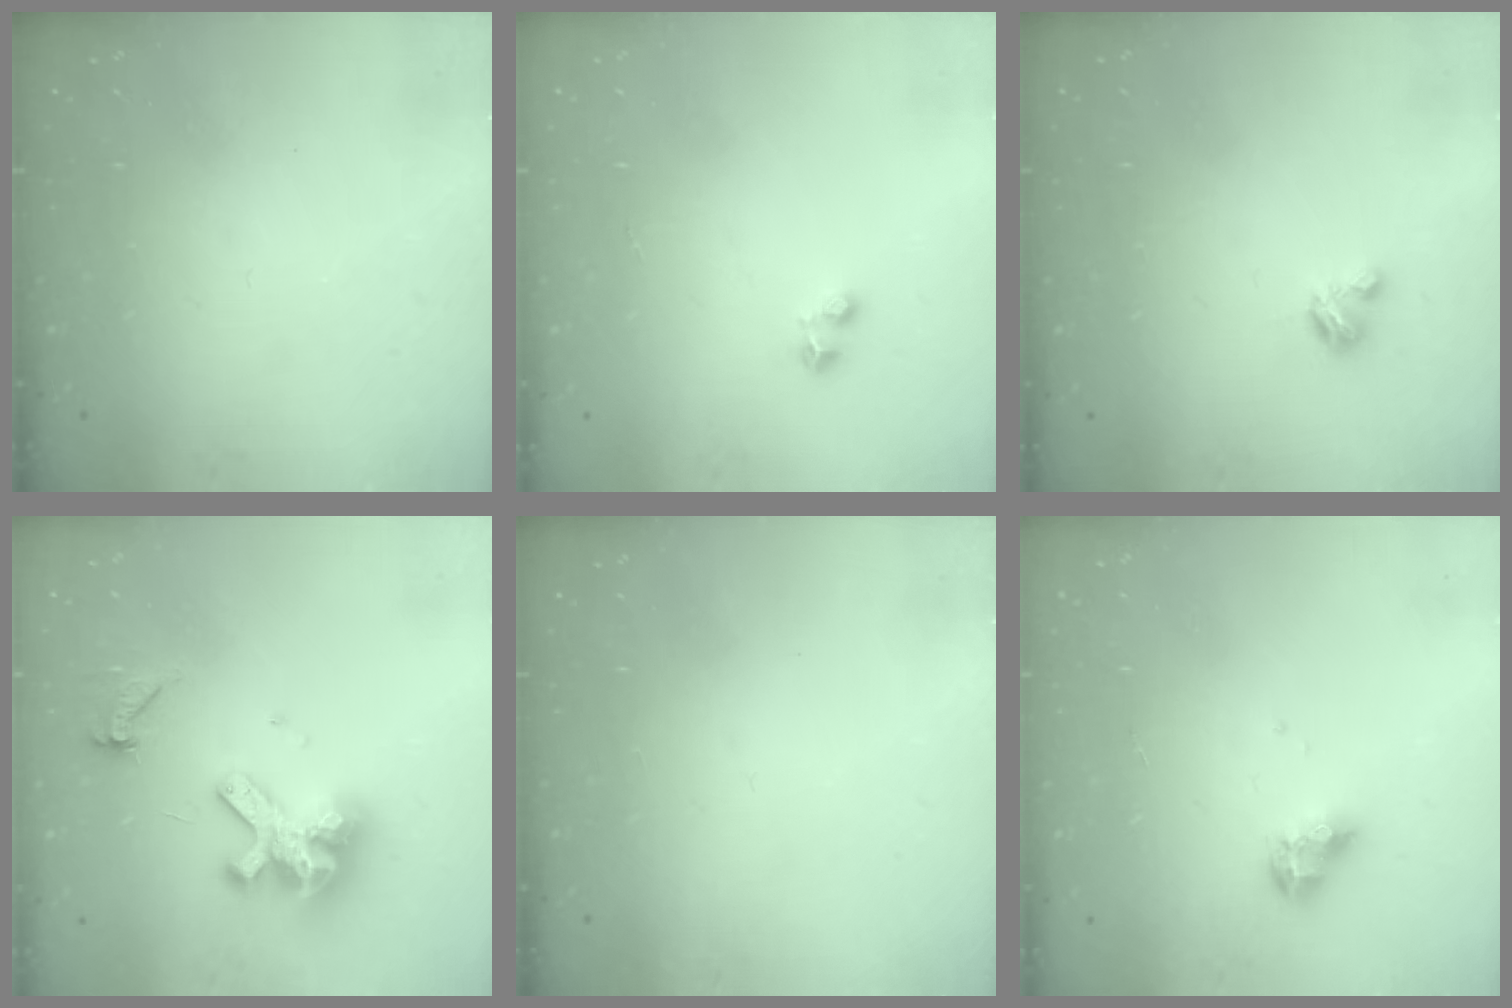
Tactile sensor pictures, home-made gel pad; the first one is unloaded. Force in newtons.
{"total": 2.4, "press": 2.4, "slide": 0.4}
{"total": 2.9, "press": 2.9, "slide": 0.3}
{"total": 11.4, "press": 11.4, "slide": 1.4}
{"total": 0.0}
{"total": 7.4, "press": 7.4, "slide": 0.9}